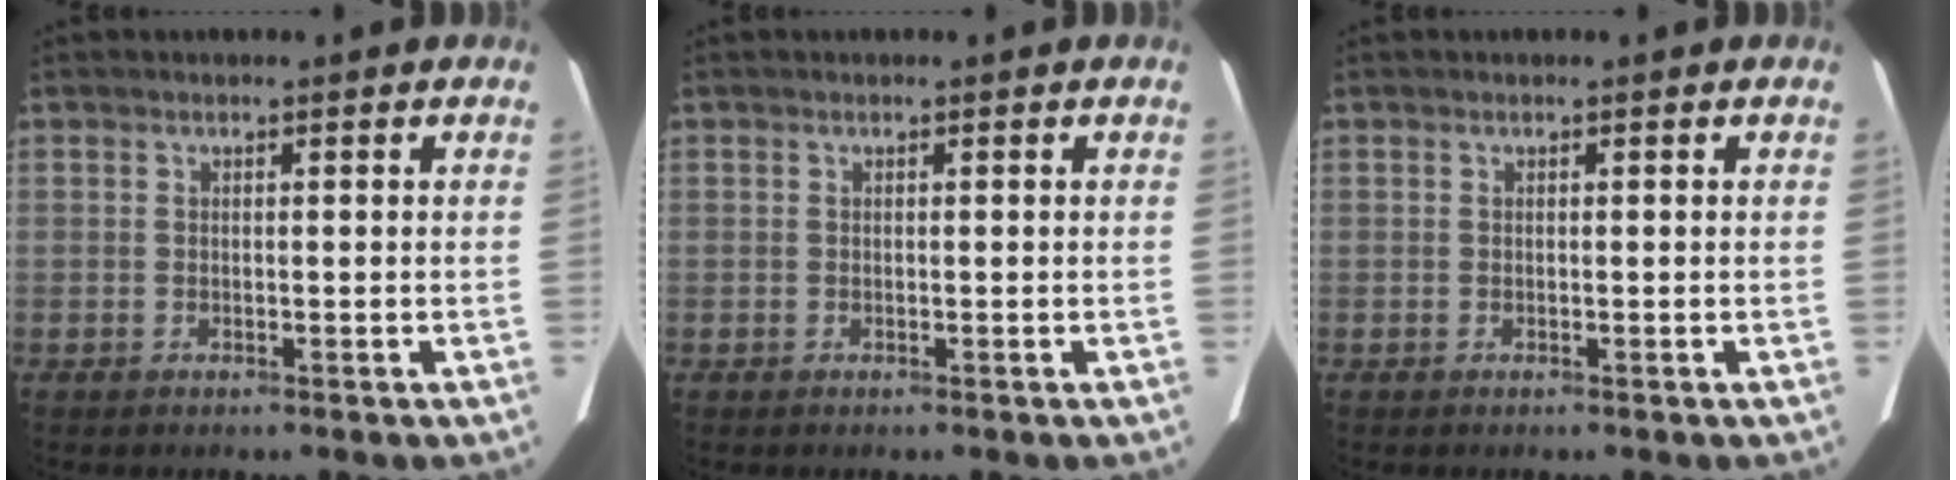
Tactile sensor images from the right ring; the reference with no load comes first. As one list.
[{"total": 0.0}, {"total": 0.0}]